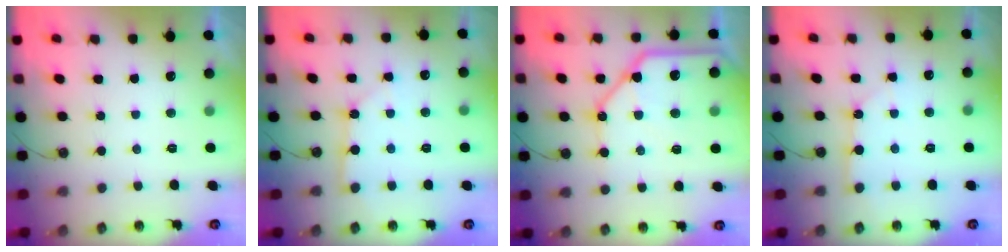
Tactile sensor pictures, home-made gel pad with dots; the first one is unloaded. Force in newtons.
{"total": 2.3, "press": 2.3, "slide": 0.2}
{"total": 19.3, "press": 19.2, "slide": 2.3}
{"total": 2.9, "press": 2.9, "slide": 0.3}